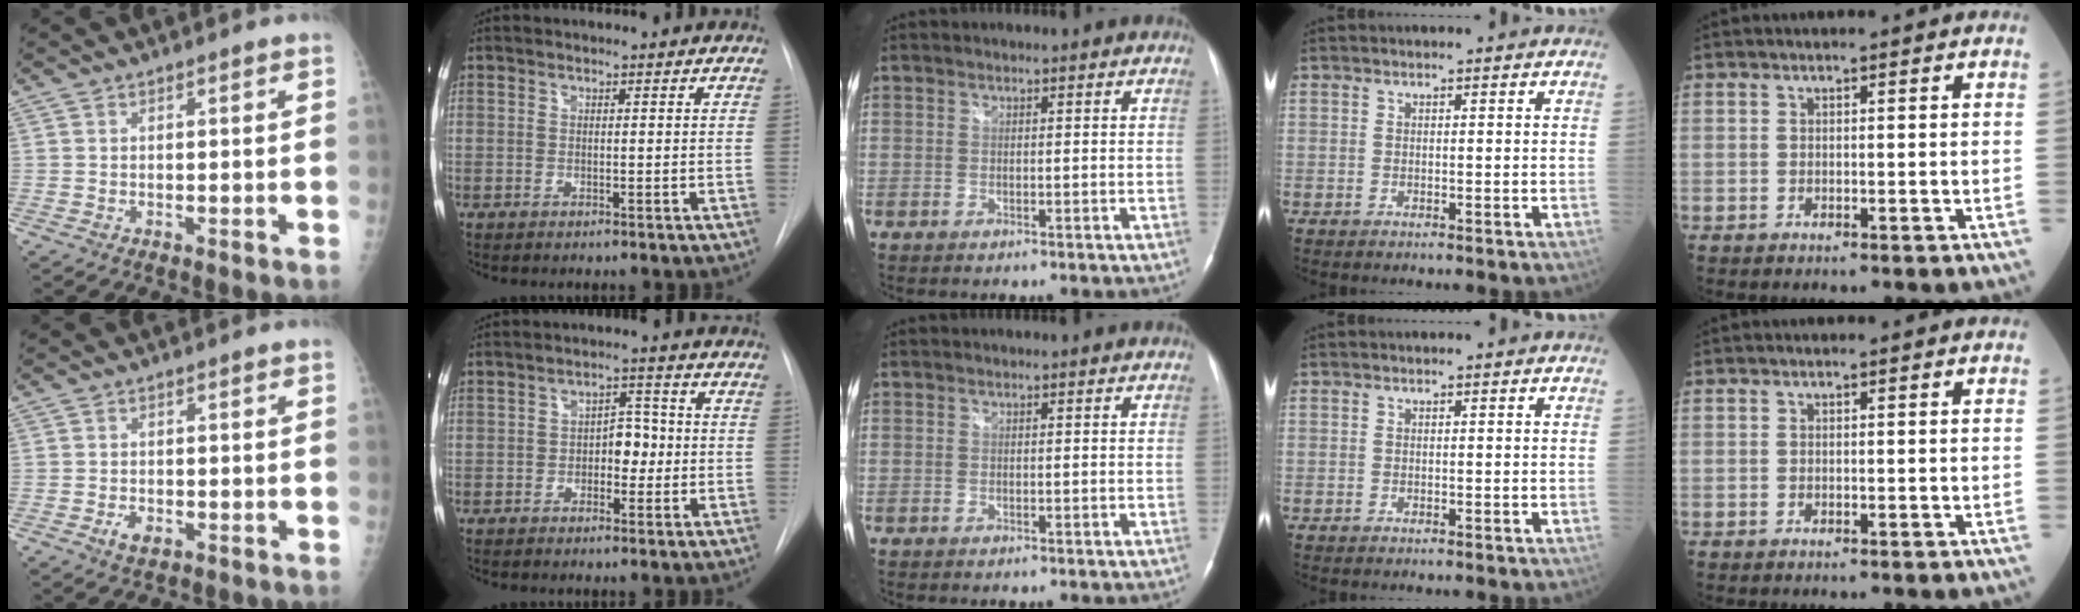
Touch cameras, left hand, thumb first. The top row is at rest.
{"thumb": {"total": 2.5, "force": [-1.0, 1.6, 1.6], "torque": [-0.027, 0.000, -0.014]}, "index": {"total": 4.3, "force": [-1.6, 2.5, 3.1], "torque": [-0.039, 0.008, -0.025]}}